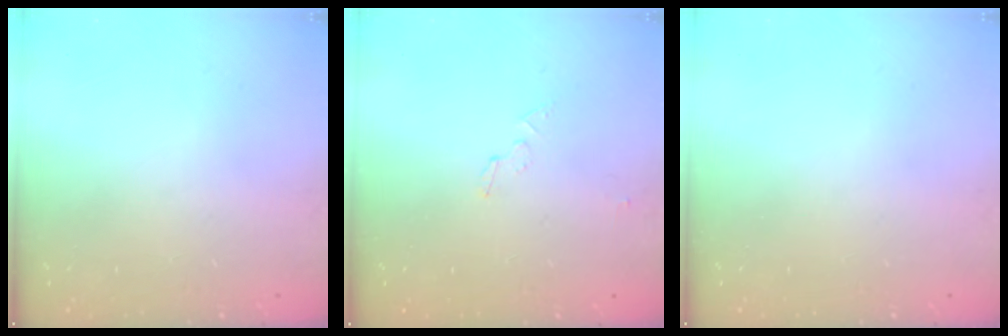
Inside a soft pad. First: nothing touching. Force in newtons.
{"total": 2.9, "press": 2.9, "slide": 0.2}
{"total": 0.0}